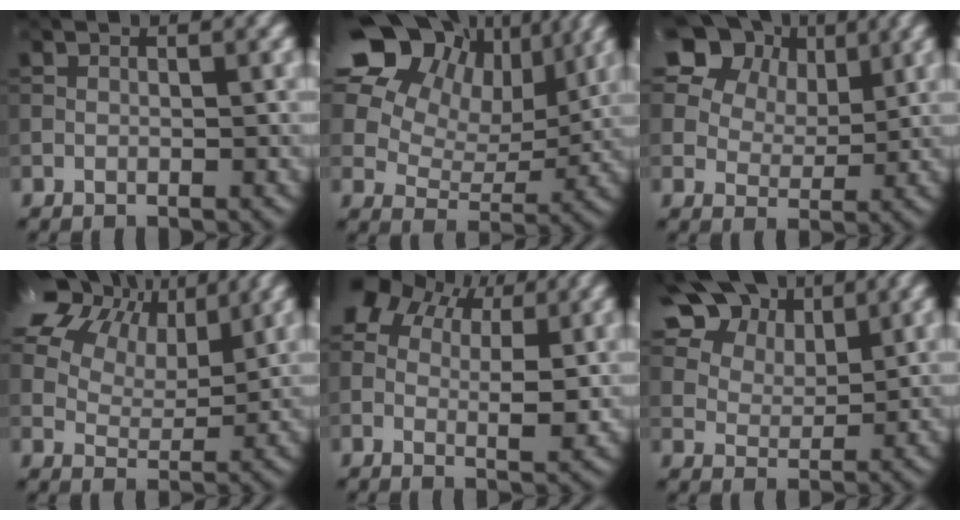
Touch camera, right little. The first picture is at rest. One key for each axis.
{"total": 18.7, "fx": 9.7, "fy": 12.6, "fz": 9.8, "tx": -0.229, "ty": 0.064, "tz": 0.176}
{"total": 15.4, "fx": 9.1, "fy": 10.4, "fz": 6.9, "tx": -0.181, "ty": 0.030, "tz": 0.185}
{"total": 15.0, "fx": 8.5, "fy": 9.5, "fz": 8.0, "tx": -0.173, "ty": 0.030, "tz": 0.162}
{"total": 7.1, "fx": 3.4, "fy": 4.3, "fz": 4.6, "tx": -0.084, "ty": 0.004, "tz": 0.056}
{"total": 11.0, "fx": 7.2, "fy": 6.1, "fz": 5.6, "tx": -0.132, "ty": 0.010, "tz": 0.127}